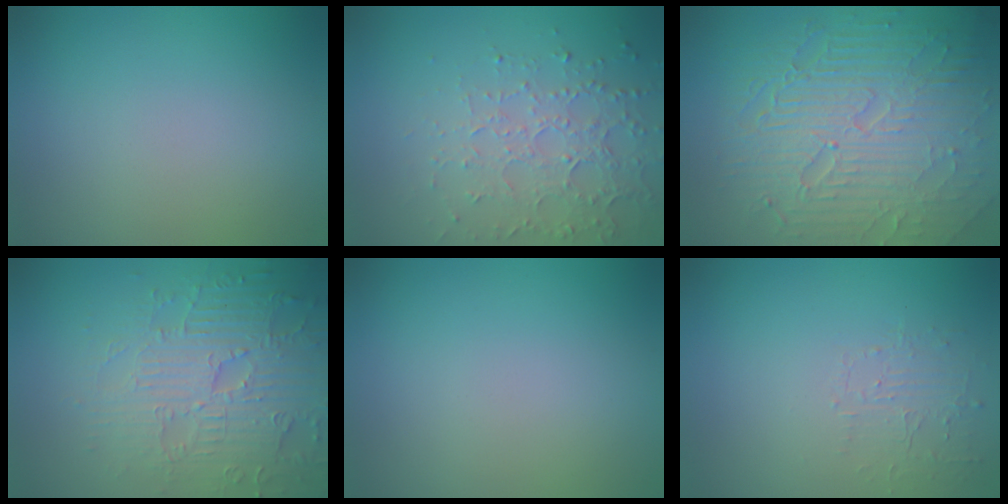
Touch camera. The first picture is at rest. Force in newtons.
{"total": 4.5, "press": 3.3, "slide": 3.1}
{"total": 10.2, "press": 6.6, "slide": 7.7}
{"total": 5.6, "press": 5.1, "slide": 2.2}
{"total": 0.0}
{"total": 1.5, "press": 0.1, "slide": 1.5}